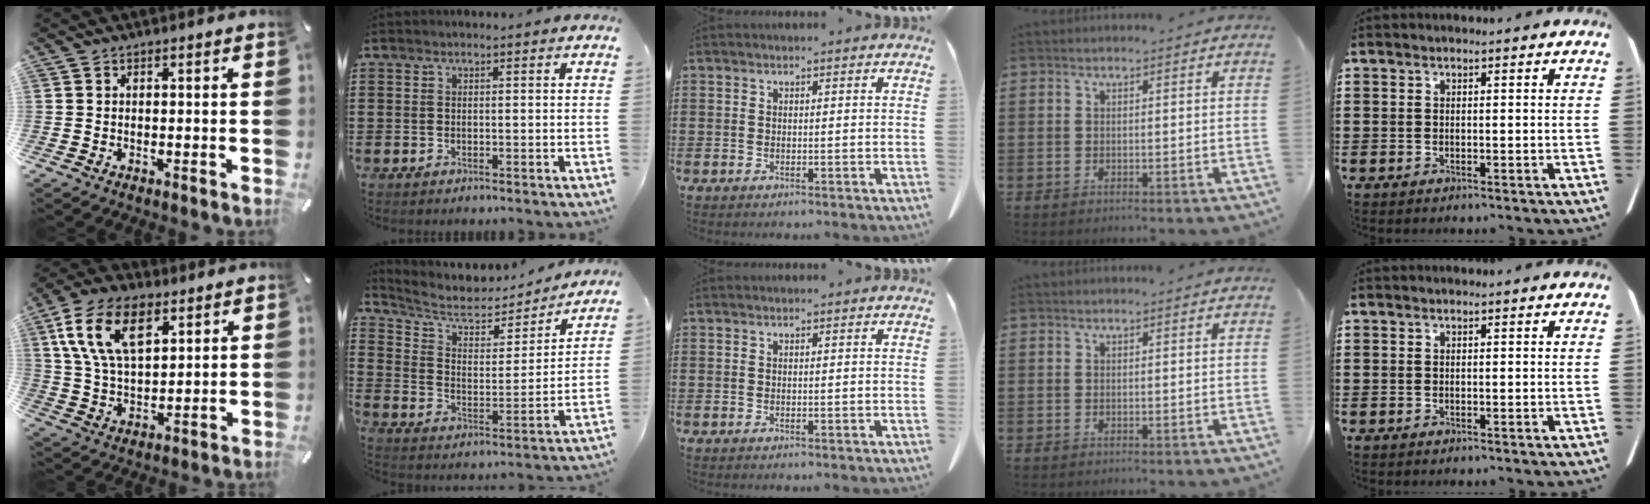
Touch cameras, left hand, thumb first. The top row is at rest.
{"thumb": {"total": 14.6, "force": [6.9, 8.3, 9.8], "torque": [-0.218, -0.005, 0.127]}, "index": {"total": 6.8, "force": [5.6, 2.4, 2.9], "torque": [-0.086, -0.033, 0.094]}}